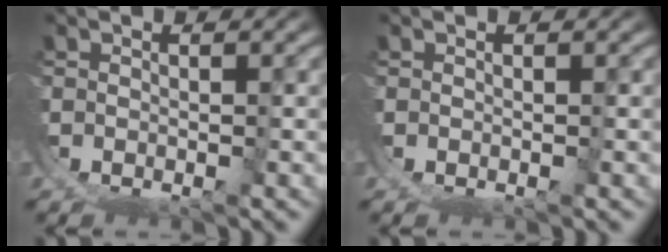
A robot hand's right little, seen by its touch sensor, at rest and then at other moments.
{"total": 0.0}